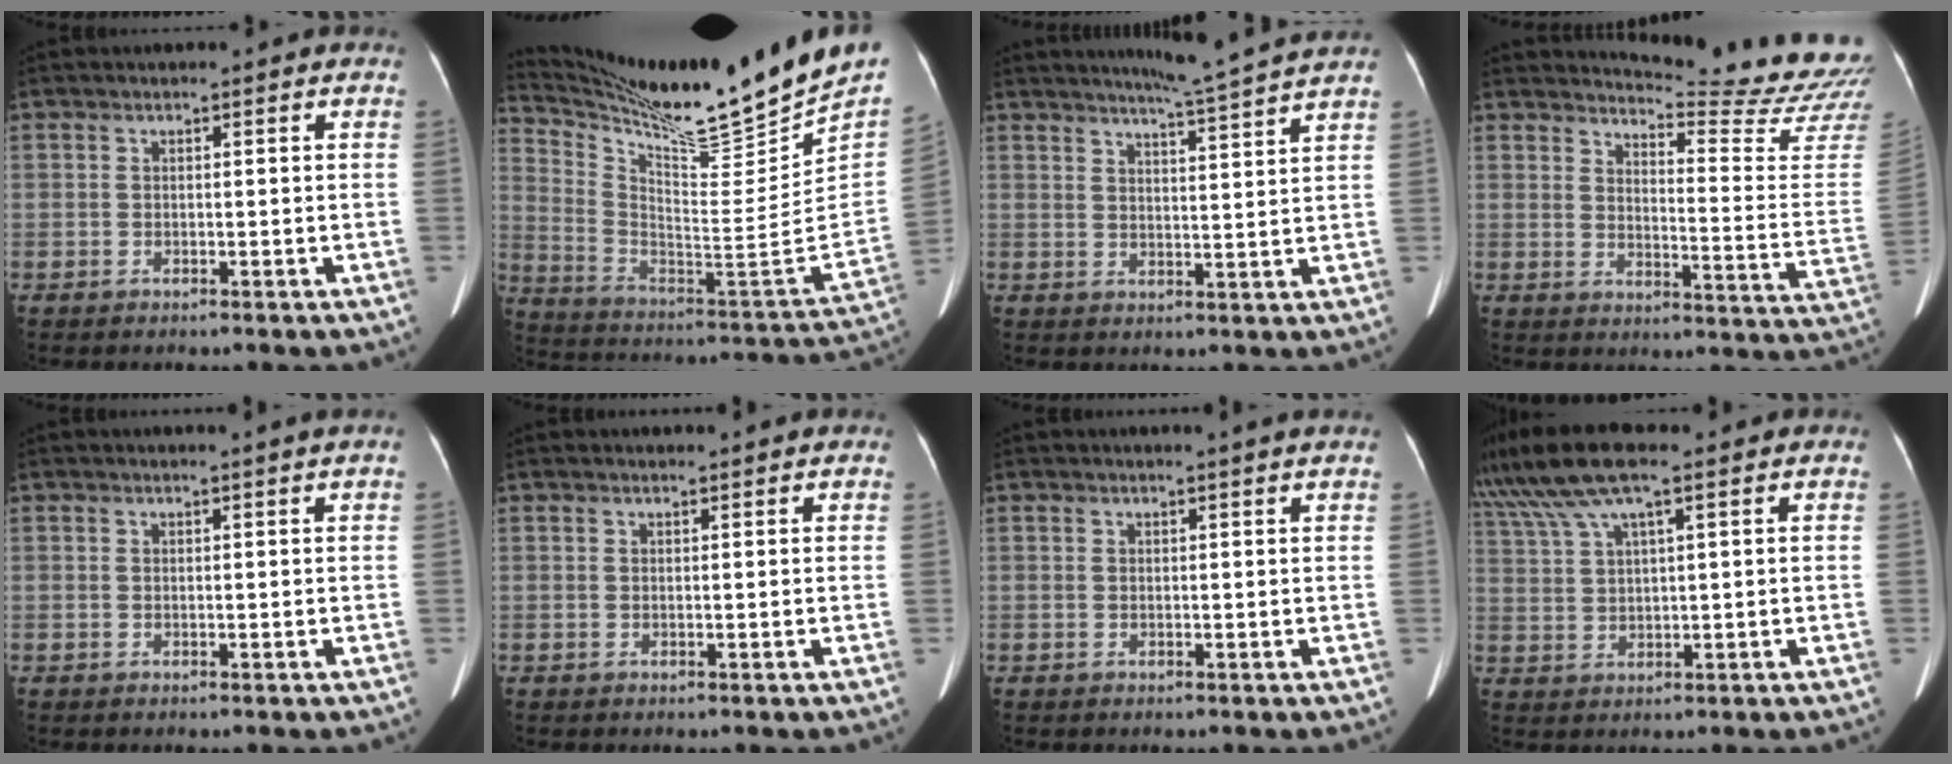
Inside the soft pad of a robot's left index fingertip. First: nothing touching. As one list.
[{"total": 22.8, "force": [20.5, -0.7, 9.9], "torque": [-0.179, -0.091, 0.325]}, {"total": 9.1, "force": [8.3, -1.8, 3.4], "torque": [-0.058, -0.009, 0.109]}, {"total": 18.8, "force": [18.5, -1.4, 3.2], "torque": [-0.050, -0.155, 0.206]}, {"total": 1.0, "force": [0.8, -0.4, 0.5], "torque": [-0.014, -0.003, 0.018]}, {"total": 2.3, "force": [2.2, 0.1, 0.5], "torque": [-0.009, 0.016, 0.027]}, {"total": 2.0, "force": [1.8, -0.6, 0.7], "torque": [-0.018, -0.003, 0.022]}, {"total": 9.9, "force": [7.3, 0.9, 6.5], "torque": [-0.138, 0.033, 0.140]}]